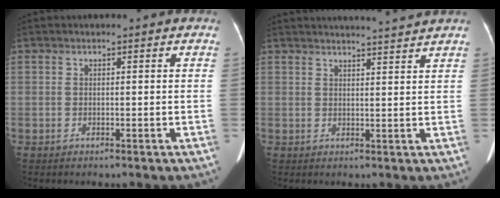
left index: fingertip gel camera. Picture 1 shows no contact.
{"total": 7.7, "force": [7.3, -1.3, 2.0], "torque": [-0.026, 0.004, 0.089]}